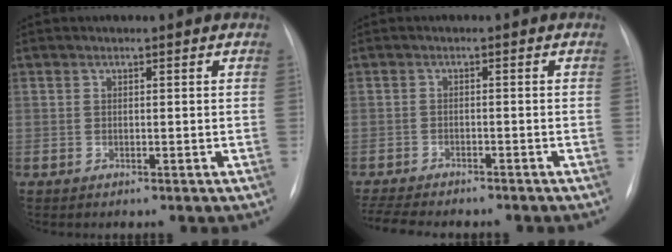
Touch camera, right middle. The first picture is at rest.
{"total": 10.8, "force": [-9.3, 2.6, 4.8], "torque": [-0.082, -0.005, -0.131]}